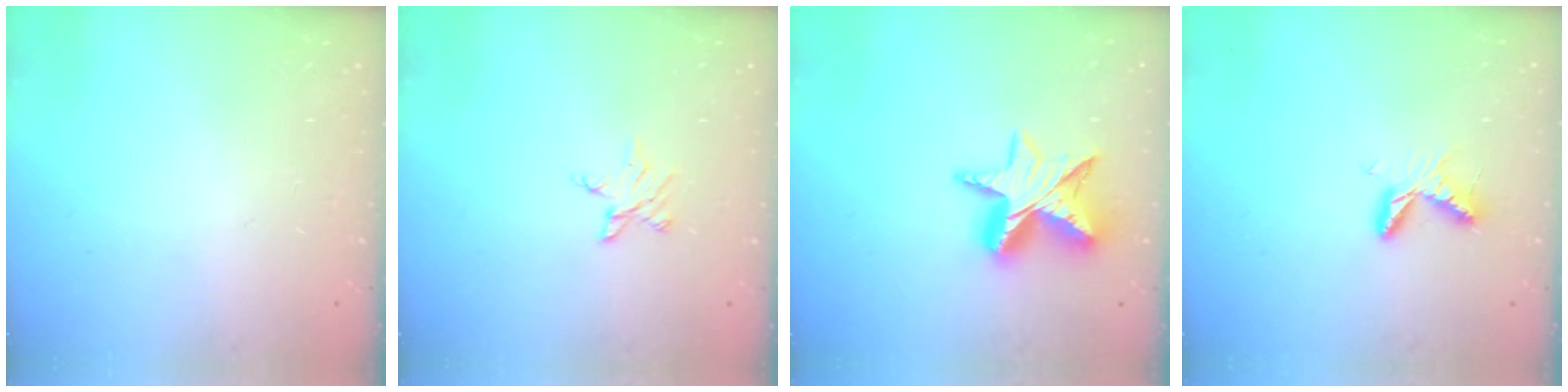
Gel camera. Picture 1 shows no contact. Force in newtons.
{"total": 4.0, "press": 4.0, "slide": 0.5}
{"total": 13.1, "press": 13.1, "slide": 1.0}
{"total": 6.1, "press": 6.1, "slide": 0.6}